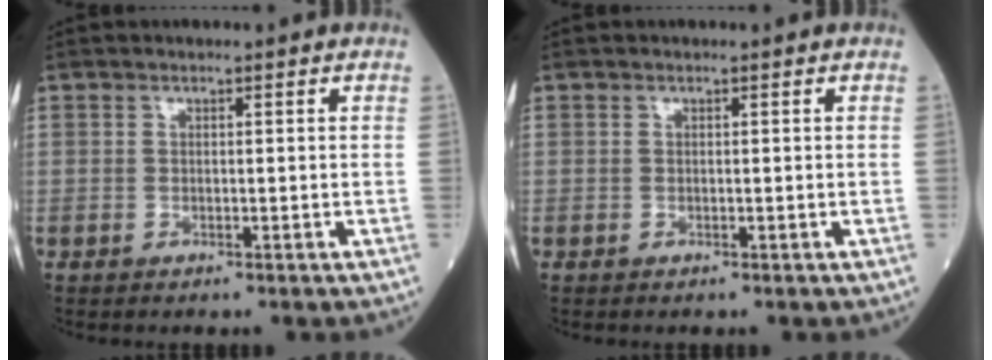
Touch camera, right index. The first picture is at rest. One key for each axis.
{"total": 0.0}